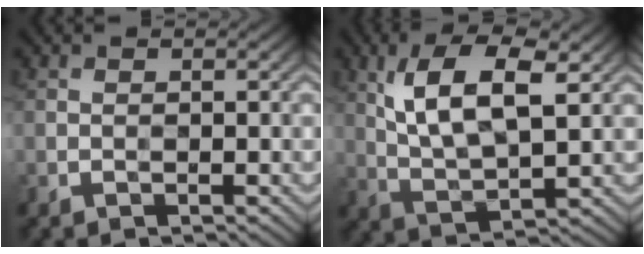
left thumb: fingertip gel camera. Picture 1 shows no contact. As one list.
[{"total": 10.2, "force": [4.1, 4.2, 8.4], "torque": [-0.166, 0.002, 0.078]}]